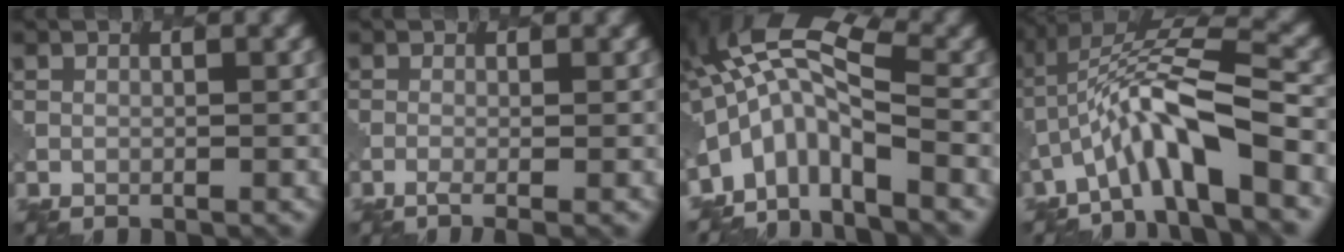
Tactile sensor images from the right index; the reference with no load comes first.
{"total": 2.3, "force": [-0.6, 0.7, 2.1], "torque": [-0.022, -0.001, -0.018]}
{"total": 7.6, "force": [-3.0, 3.1, 6.3], "torque": [-0.116, 0.010, -0.068]}
{"total": 7.8, "force": [-3.0, 2.0, 7.0], "torque": [-0.129, 0.018, -0.058]}